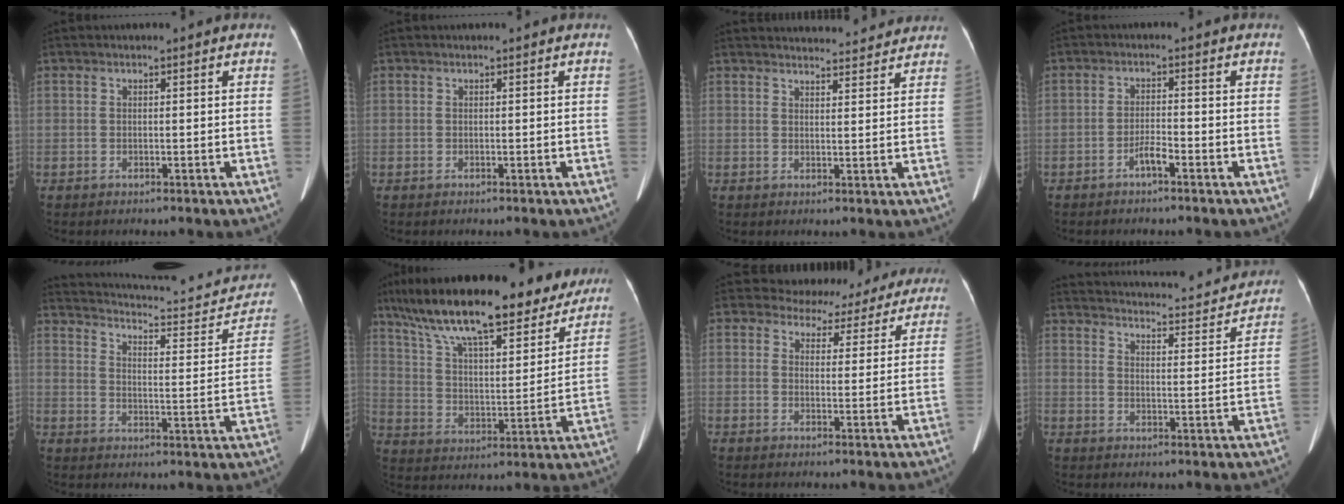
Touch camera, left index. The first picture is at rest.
{"total": 0.0}
{"total": 13.0, "force": [12.5, 2.1, 2.6], "torque": [-0.013, 0.006, 0.143]}
{"total": 2.4, "force": [-1.9, -0.1, 1.3], "torque": [-0.024, -0.007, -0.034]}
{"total": 21.0, "force": [19.3, 3.8, 7.2], "torque": [-0.095, -0.042, 0.245]}
{"total": 25.4, "force": [20.2, 6.7, 13.9], "torque": [-0.228, 0.016, 0.305]}
{"total": 12.0, "force": [10.9, 5.0, 0.1], "torque": [0.032, -0.012, 0.106]}
{"total": 22.6, "force": [20.5, 4.7, 8.2], "torque": [-0.125, -0.021, 0.254]}